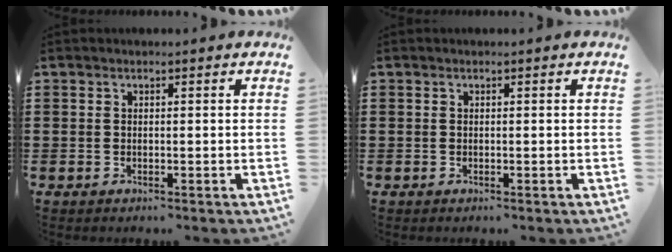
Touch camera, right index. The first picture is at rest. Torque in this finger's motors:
{"motor_torque": [-0.02, 0.02, 0.00, 0.00]}